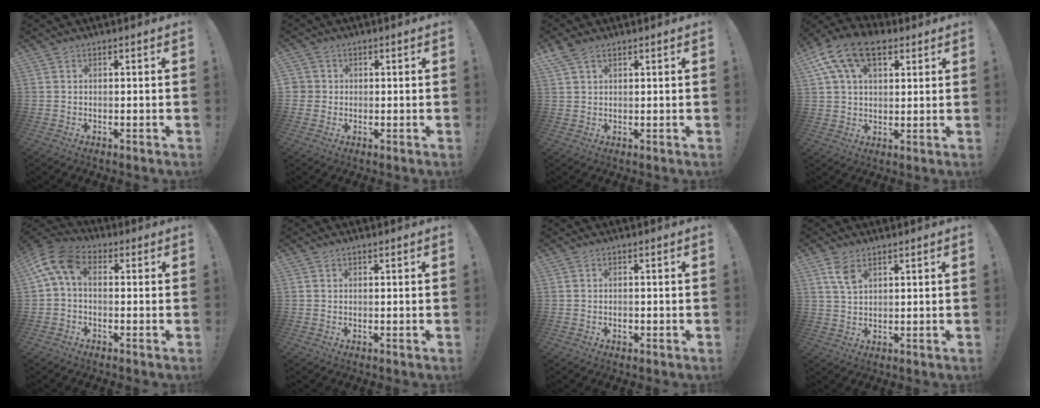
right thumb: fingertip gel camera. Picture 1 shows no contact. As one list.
[{"total": 2.7, "force": [0.1, 2.6, 0.4], "torque": [-0.012, 0.006, 0.003]}, {"total": 4.0, "force": [2.7, 2.0, 2.1], "torque": [-0.038, -0.010, 0.052]}, {"total": 14.1, "force": [7.0, 8.2, 9.1], "torque": [-0.165, -0.022, 0.129]}, {"total": 9.7, "force": [2.0, 5.3, 7.8], "torque": [-0.171, -0.004, 0.041]}, {"total": 0.5, "force": [0.4, 0.3, 0.1], "torque": [0.002, -0.001, 0.007]}, {"total": 1.0, "force": [-0.7, 0.6, 0.3], "torque": [-0.013, 0.003, -0.010]}, {"total": 5.1, "force": [2.9, 2.5, 3.3], "torque": [-0.063, -0.010, 0.054]}]